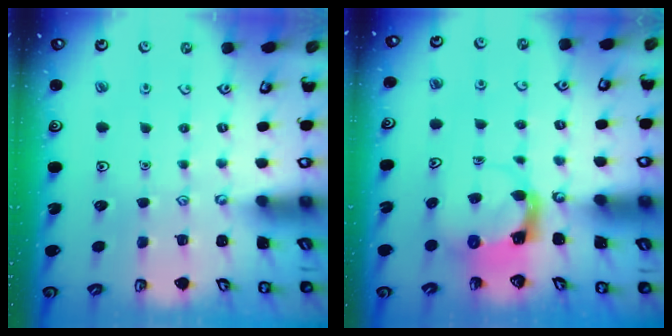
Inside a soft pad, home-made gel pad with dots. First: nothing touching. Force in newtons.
{"total": 3.9, "press": 3.8, "slide": 0.6}